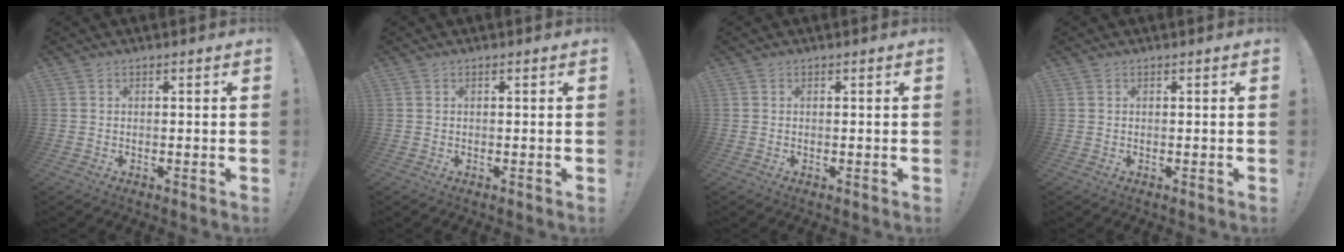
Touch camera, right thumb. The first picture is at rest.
{"total": 0.0}
{"total": 0.0}
{"total": 0.0}